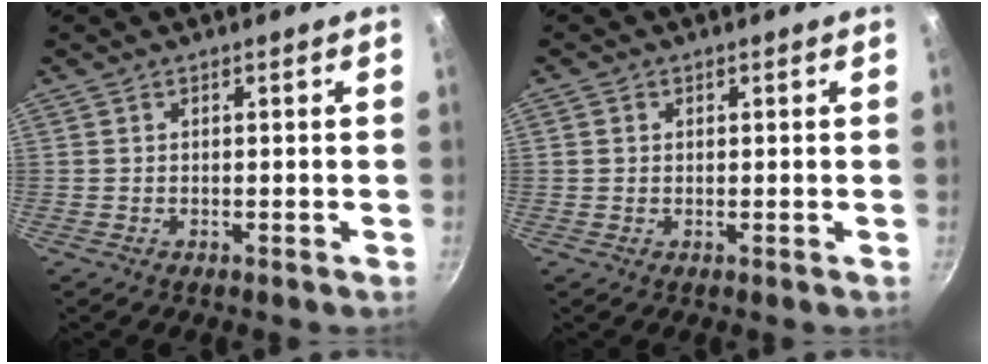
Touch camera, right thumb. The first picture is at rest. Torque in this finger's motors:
{"motor_torque": [-0.01, -0.11, -0.13, -0.13, -0.07]}